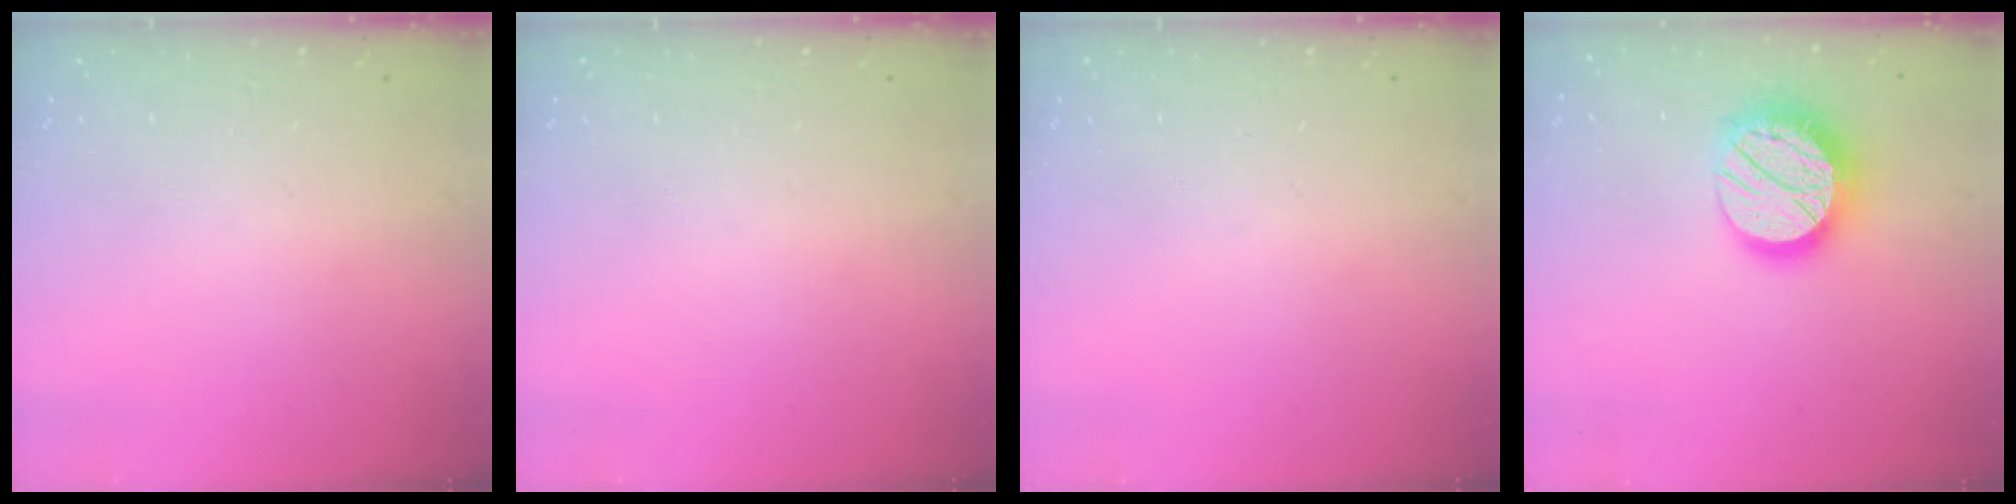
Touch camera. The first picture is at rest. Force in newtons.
{"total": 0.0}
{"total": 0.0}
{"total": 15.9, "press": 15.9, "slide": 1.0}